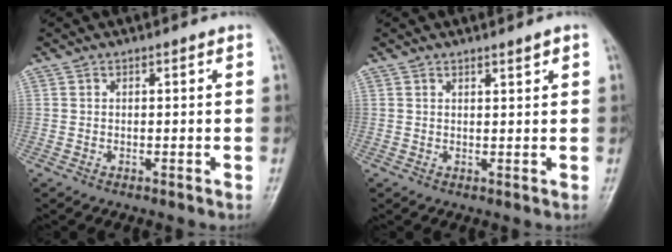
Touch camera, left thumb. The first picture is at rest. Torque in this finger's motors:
{"motor_torque": [-0.14, -0.05, -0.10, 0.21, 0.06]}